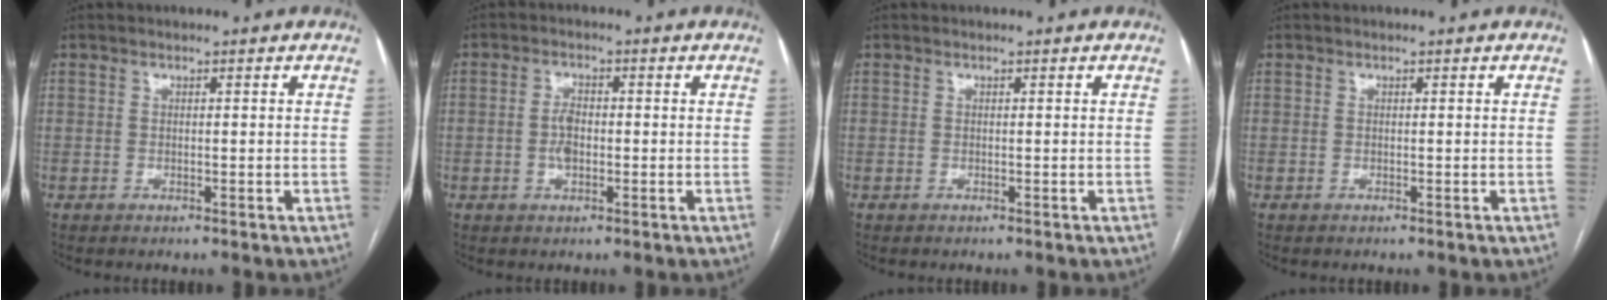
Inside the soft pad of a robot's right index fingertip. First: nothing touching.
{"total": 3.1, "force": [-0.5, 1.5, 2.6], "torque": [-0.053, 0.003, -0.011]}
{"total": 0.0}
{"total": 0.0}